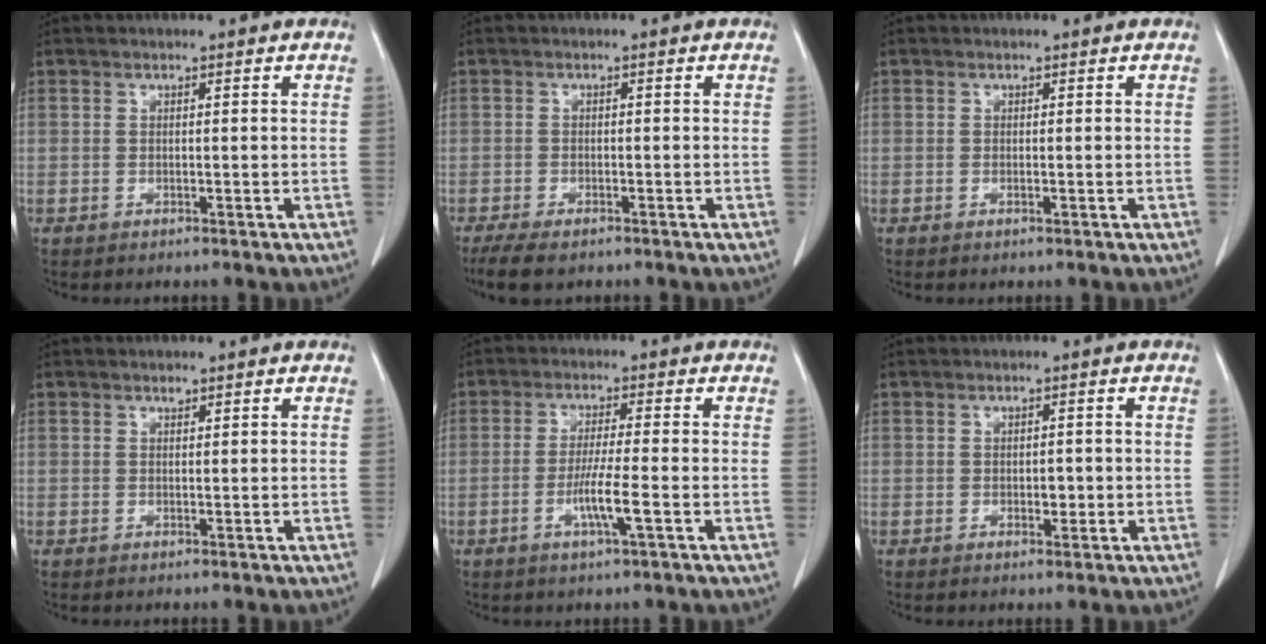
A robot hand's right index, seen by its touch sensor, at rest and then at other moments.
{"total": 5.8, "force": [-4.2, 2.2, 3.4], "torque": [-0.062, -0.012, -0.066]}
{"total": 0.7, "force": [-0.2, 0.3, 0.6], "torque": [-0.015, -0.002, -0.002]}
{"total": 0.7, "force": [0.5, 0.4, 0.3], "torque": [-0.006, 0.000, 0.010]}
{"total": 5.9, "force": [-2.1, 0.0, 5.5], "torque": [-0.103, -0.008, -0.038]}
{"total": 2.2, "force": [-0.4, 1.2, 1.7], "torque": [-0.027, 0.001, -0.002]}